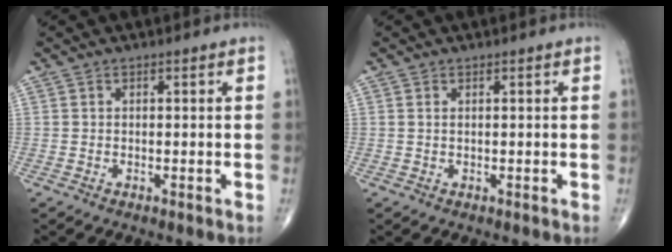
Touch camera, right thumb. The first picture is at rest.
{"total": 0.5, "force": [0.2, 0.3, 0.4], "torque": [-0.013, 0.004, 0.005]}